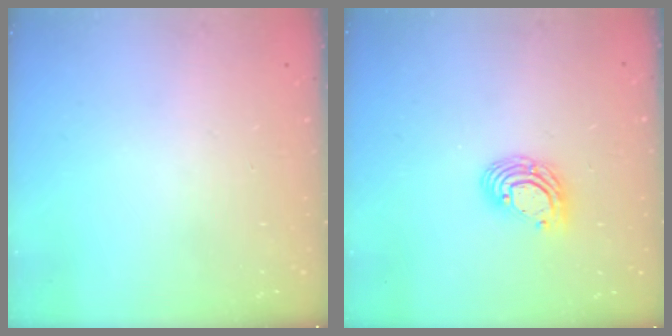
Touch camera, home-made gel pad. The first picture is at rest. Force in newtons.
{"total": 9.5, "press": 9.4, "slide": 1.6}